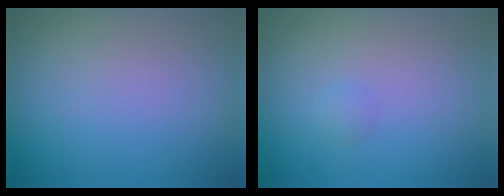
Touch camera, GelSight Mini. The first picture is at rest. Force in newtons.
{"total": 0.6, "press": 0.6, "slide": 0.0}